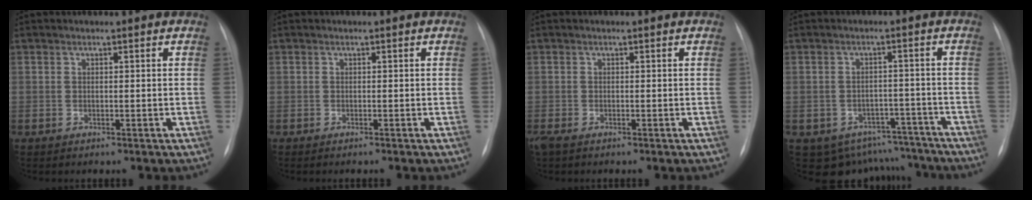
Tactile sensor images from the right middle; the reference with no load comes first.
{"total": 0.6, "force": [-0.5, 0.0, 0.4], "torque": [-0.007, -0.002, -0.007]}
{"total": 2.6, "force": [-1.4, 1.6, 1.5], "torque": [-0.037, -0.007, -0.019]}
{"total": 10.4, "force": [-8.5, 5.9, 0.9], "torque": [0.000, 0.031, -0.095]}